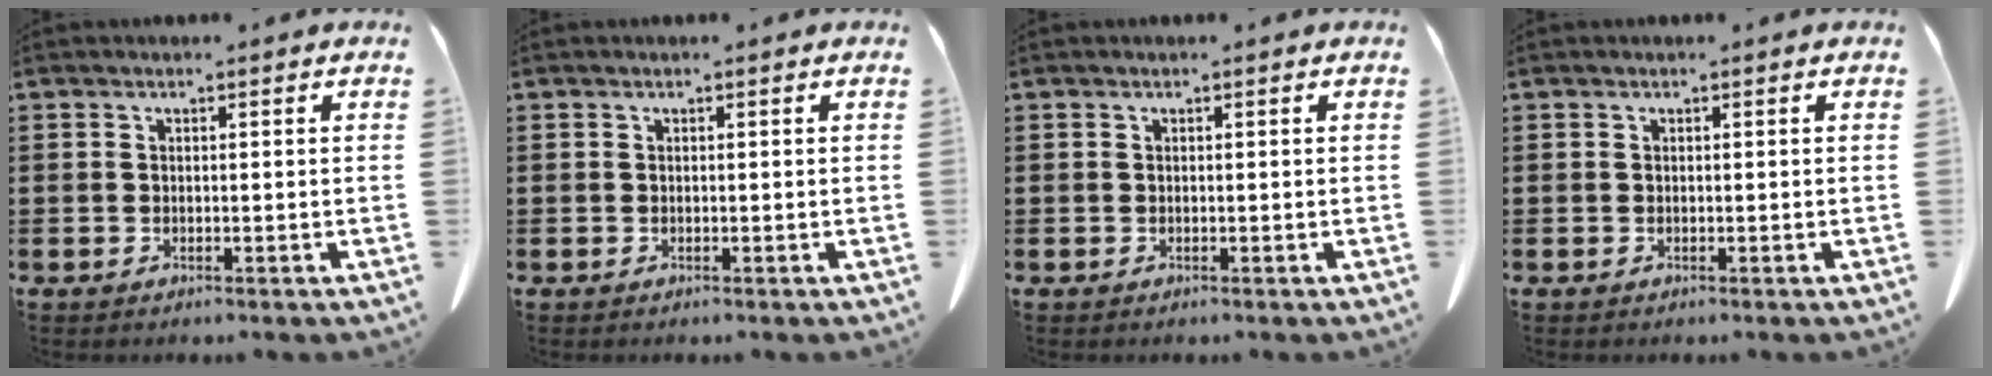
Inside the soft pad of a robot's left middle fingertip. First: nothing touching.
{"total": 0.0}
{"total": 0.0}
{"total": 0.0}